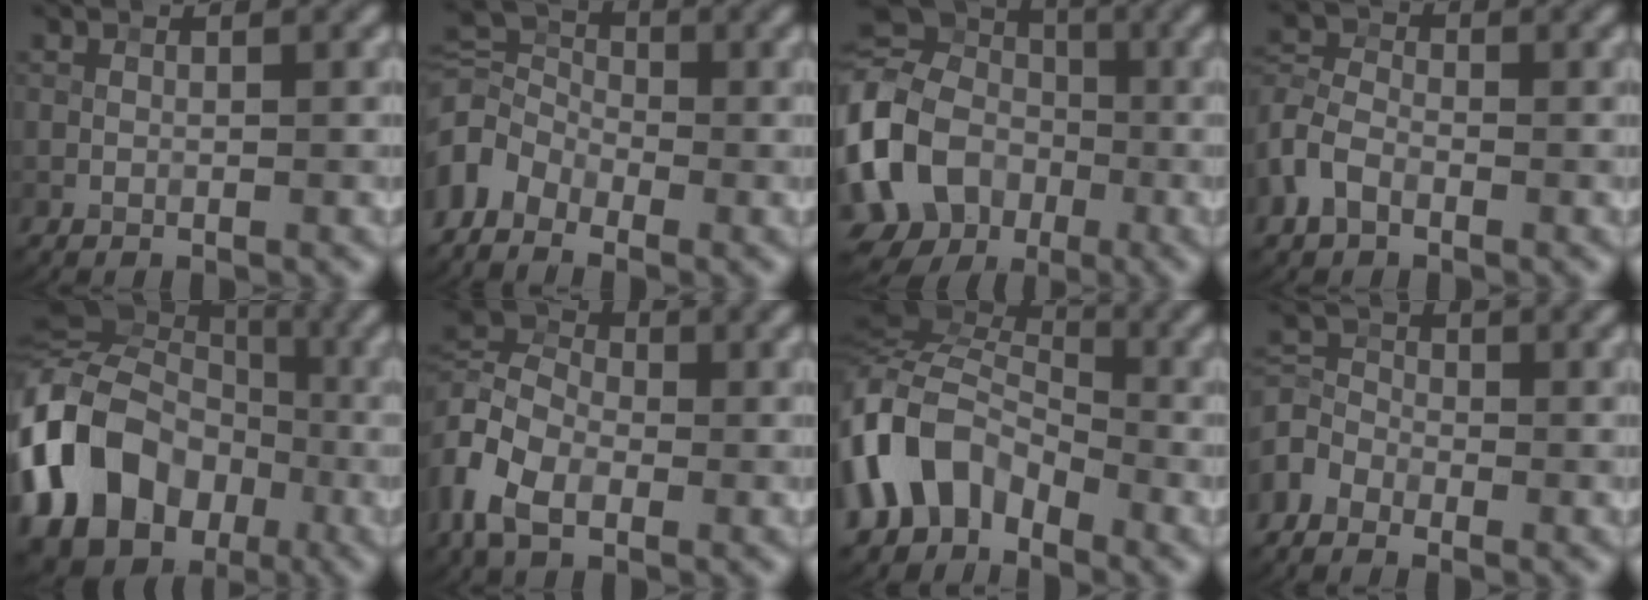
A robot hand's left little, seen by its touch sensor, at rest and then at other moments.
{"total": 3.9, "force": [-2.2, 2.7, 1.6], "torque": [-0.037, 0.007, -0.061]}
{"total": 12.8, "force": [-3.1, 10.7, 6.3], "torque": [-0.160, -0.005, -0.070]}
{"total": 3.5, "force": [-1.8, 2.3, 2.0], "torque": [-0.047, 0.008, -0.050]}
{"total": 15.8, "force": [-4.2, 12.3, 8.9], "torque": [-0.206, 0.002, -0.087]}
{"total": 6.7, "force": [-1.8, 4.4, 4.7], "torque": [-0.107, 0.010, -0.054]}
{"total": 8.1, "force": [-3.4, 5.6, 4.8], "torque": [-0.090, 0.016, -0.080]}
{"total": 2.5, "force": [-1.9, 1.5, 0.7], "torque": [-0.023, 0.004, -0.052]}